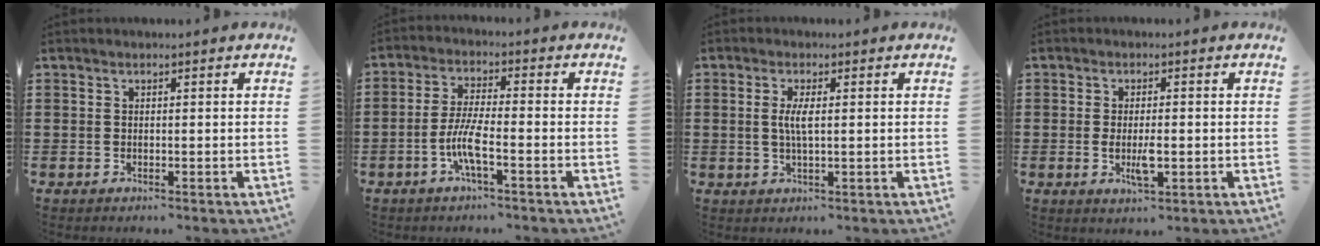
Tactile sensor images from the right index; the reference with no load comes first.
{"total": 6.1, "force": [-2.6, 1.1, 5.4], "torque": [-0.127, -0.013, -0.055]}
{"total": 3.1, "force": [0.3, 0.6, 3.0], "torque": [-0.059, 0.000, 0.003]}
{"total": 3.9, "force": [-0.7, 1.2, 3.7], "torque": [-0.071, -0.004, -0.013]}